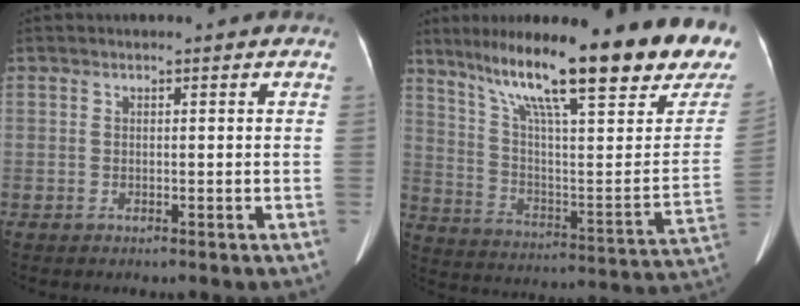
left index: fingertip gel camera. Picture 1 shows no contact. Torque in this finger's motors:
{"motor_torque": [0.99, -1.15, 0.71, 0.21]}